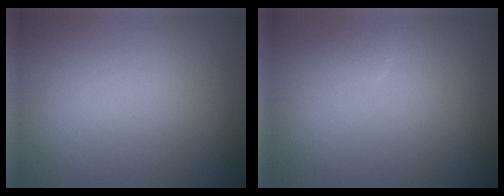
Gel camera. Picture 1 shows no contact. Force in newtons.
{"total": 0.7, "press": 0.7, "slide": 0.0}